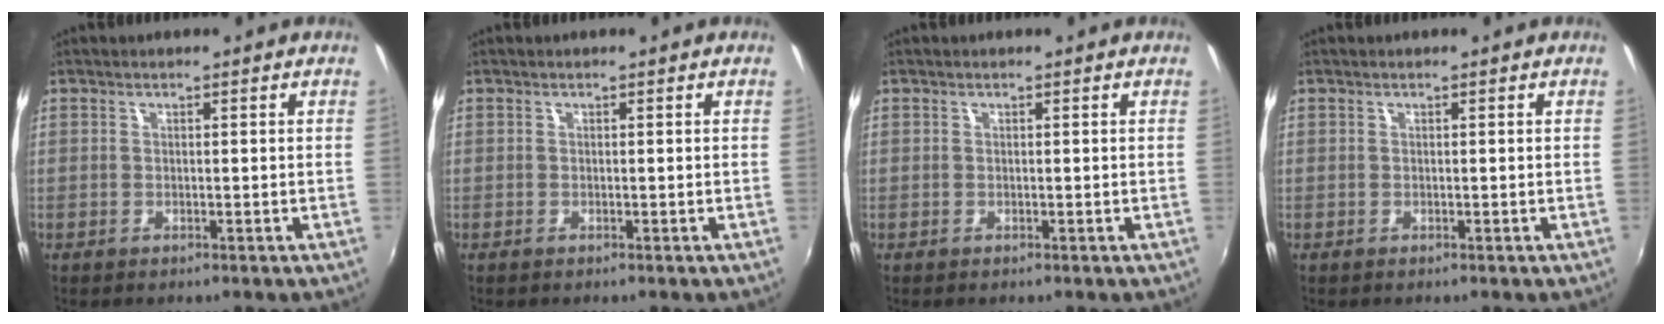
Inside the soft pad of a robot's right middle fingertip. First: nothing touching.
{"total": 0.0}
{"total": 0.0}
{"total": 0.0}